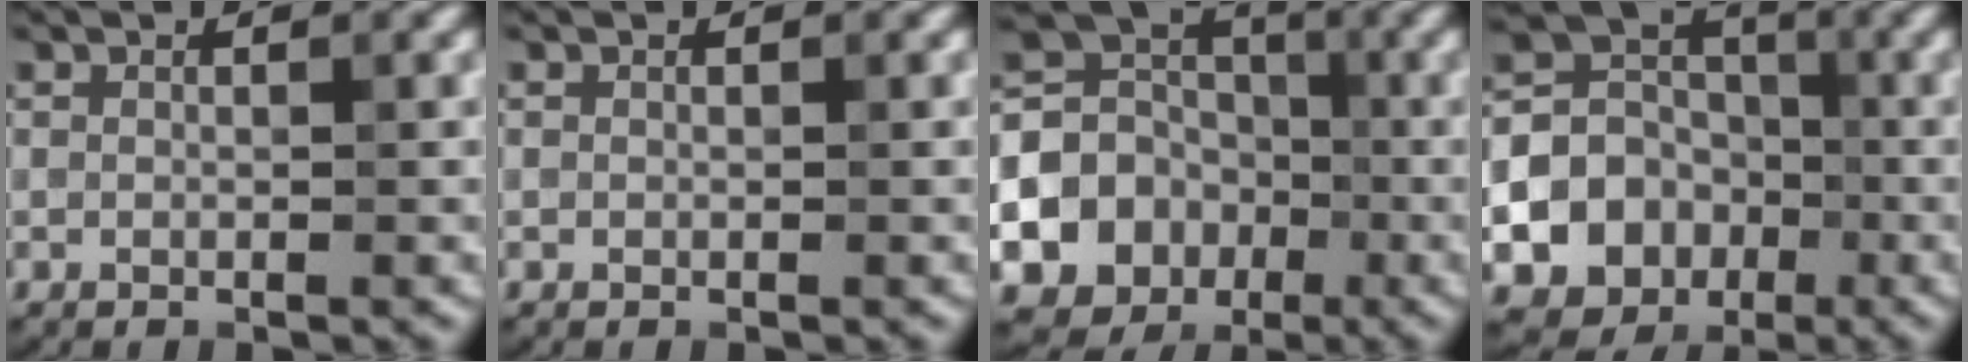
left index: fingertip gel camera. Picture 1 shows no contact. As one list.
[{"total": 0.0}, {"total": 14.1, "force": [-3.8, 12.9, 4.5], "torque": [-0.114, -0.015, -0.082]}, {"total": 14.9, "force": [-4.9, 13.5, 4.0], "torque": [-0.104, -0.029, -0.098]}]